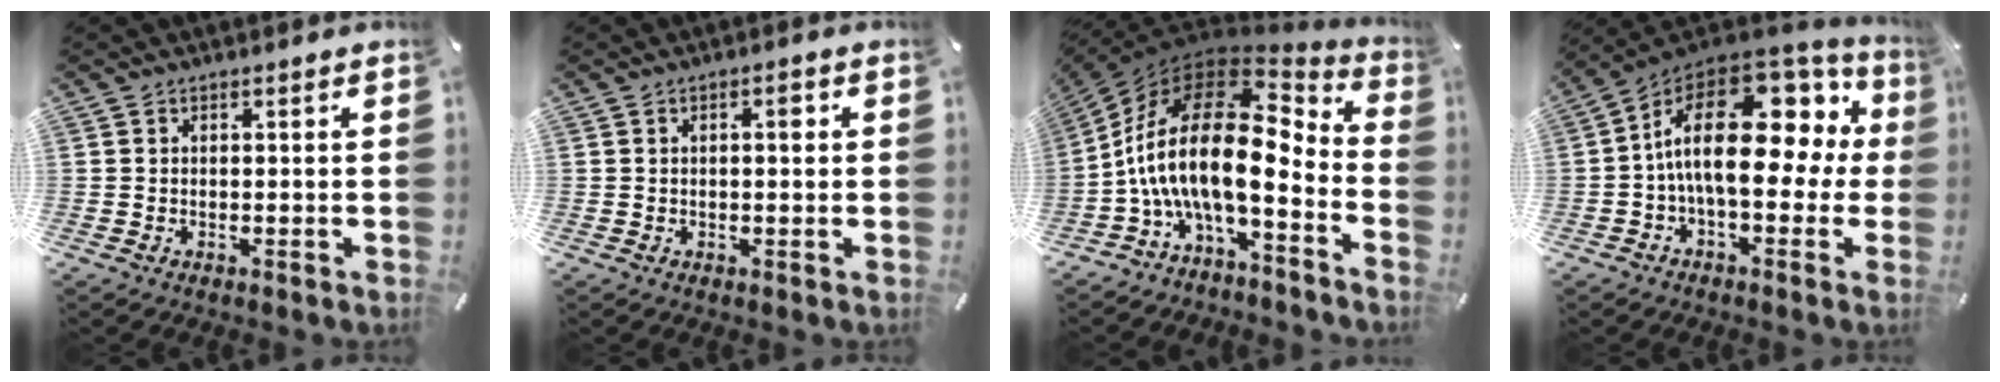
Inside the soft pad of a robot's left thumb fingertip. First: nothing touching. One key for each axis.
{"total": 2.4, "fx": 0.4, "fy": 0.9, "fz": 2.1, "tx": -0.028, "ty": 0.002, "tz": 0.001}
{"total": 21.8, "fx": -0.9, "fy": 9.5, "fz": 19.6, "tx": -0.416, "ty": -0.031, "tz": -0.019}
{"total": 21.5, "fx": 3.1, "fy": 10.5, "fz": 18.5, "tx": -0.328, "ty": -0.023, "tz": 0.057}